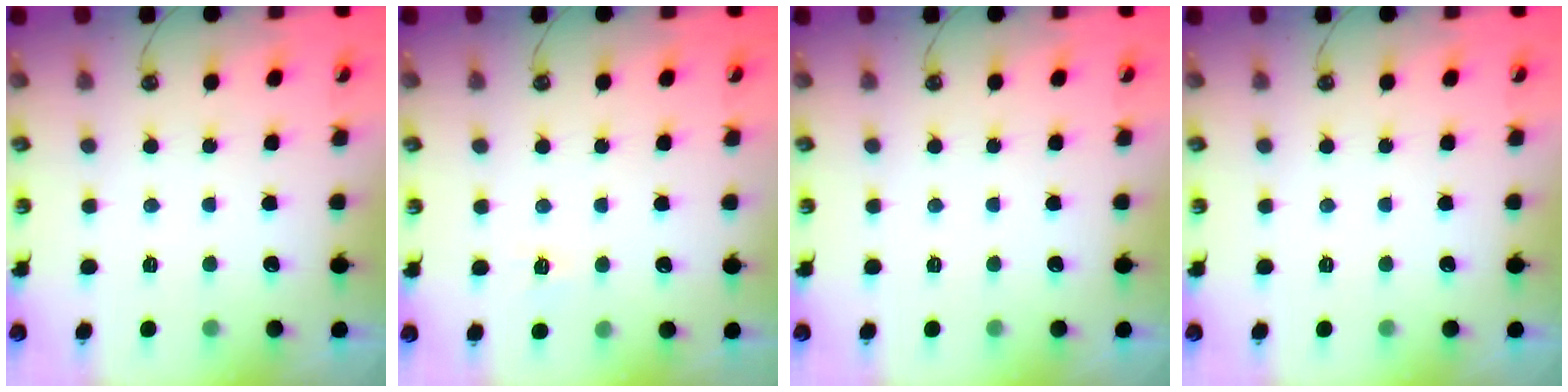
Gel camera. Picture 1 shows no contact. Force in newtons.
{"total": 4.3, "press": 4.3, "slide": 0.4}
{"total": 0.0}
{"total": 0.0}